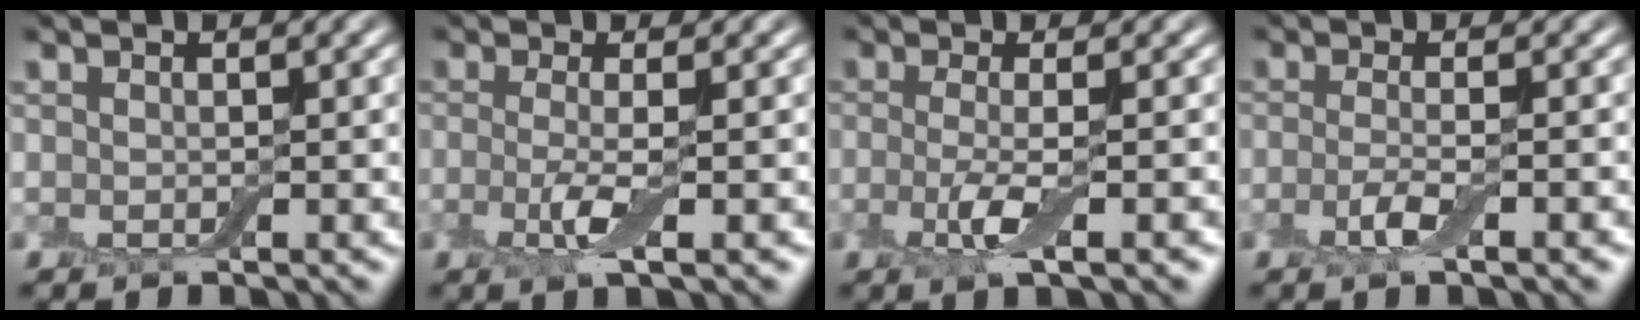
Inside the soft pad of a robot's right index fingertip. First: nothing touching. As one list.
[{"total": 3.2, "force": [-0.6, 0.7, 3.1], "torque": [-0.067, -0.012, -0.014]}, {"total": 3.5, "force": [-0.9, 0.8, 3.3], "torque": [-0.070, -0.012, -0.020]}, {"total": 3.0, "force": [-1.2, 0.7, 2.6], "torque": [-0.056, -0.002, -0.027]}]